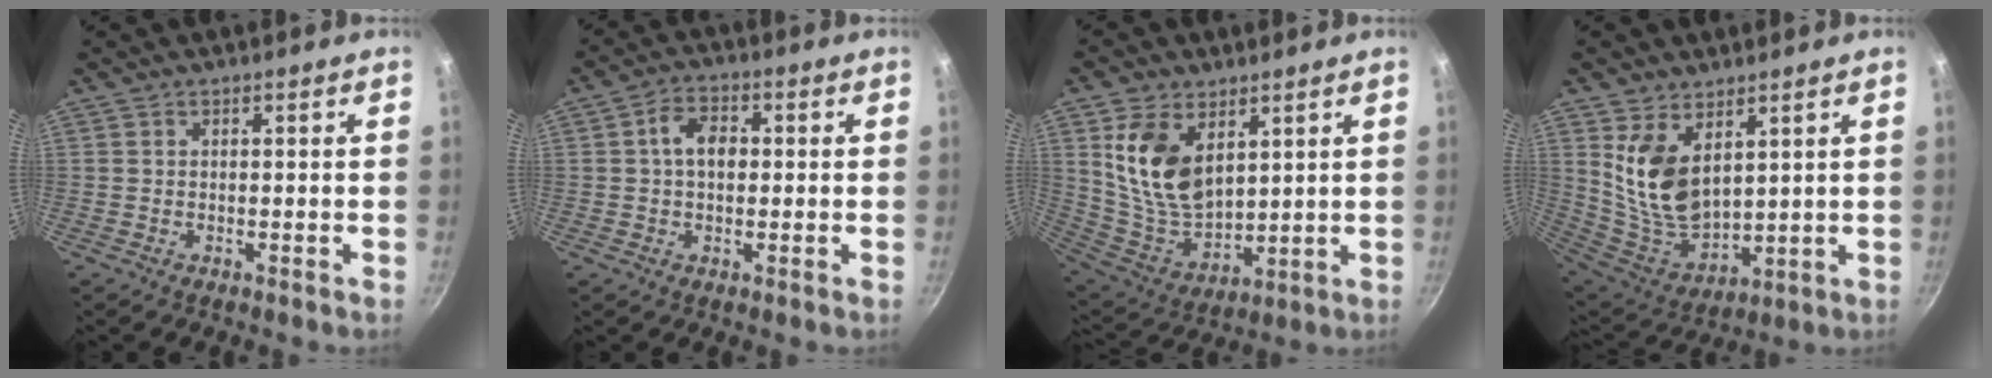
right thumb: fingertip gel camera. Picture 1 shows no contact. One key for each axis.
{"total": 6.1, "fx": 0.5, "fy": 4.2, "fz": 4.4, "tx": -0.058, "ty": 0.015, "tz": 0.000}
{"total": 15.0, "fx": 5.4, "fy": 9.2, "fz": 10.5, "tx": -0.174, "ty": -0.042, "tz": 0.119}
{"total": 13.1, "fx": 5.0, "fy": 7.6, "fz": 9.3, "tx": -0.163, "ty": -0.053, "tz": 0.114}